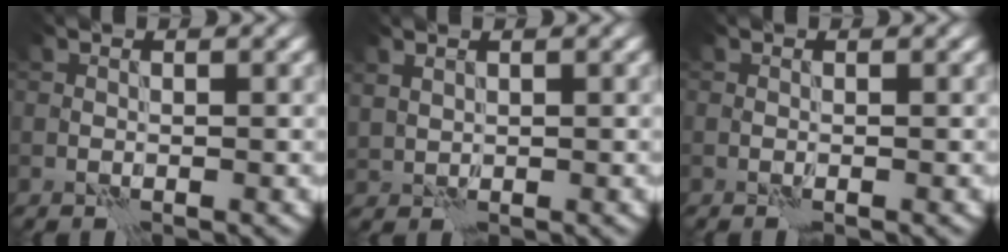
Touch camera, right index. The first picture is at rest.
{"total": 1.1, "force": [0.9, 0.5, 0.2], "torque": [-0.008, 0.001, 0.021]}
{"total": 0.0}